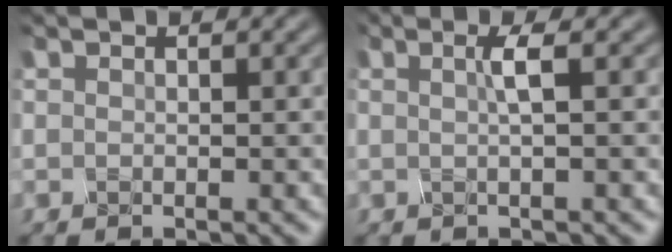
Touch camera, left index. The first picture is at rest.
{"total": 1.2, "force": [-0.3, 0.2, 1.2], "torque": [-0.015, 0.001, -0.009]}